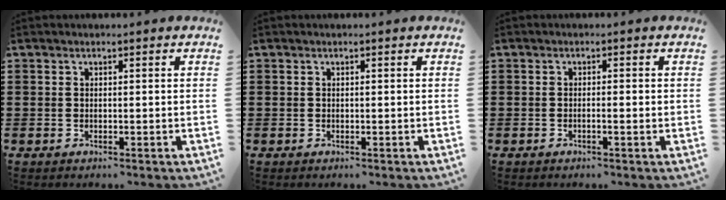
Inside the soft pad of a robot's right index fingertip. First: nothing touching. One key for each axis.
{"total": 0.0}
{"total": 1.2, "fx": -0.5, "fy": -0.1, "fz": 1.1, "tx": -0.019, "ty": -0.004, "tz": -0.009}